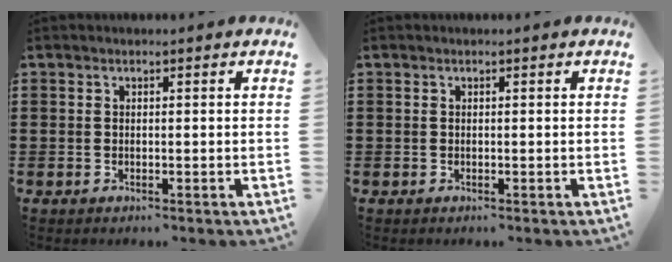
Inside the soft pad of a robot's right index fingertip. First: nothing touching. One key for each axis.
{"total": 0.0}